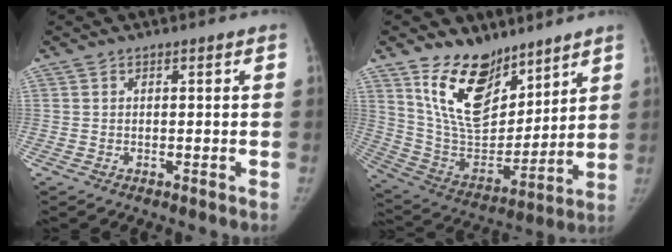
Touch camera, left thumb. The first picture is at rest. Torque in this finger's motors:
{"motor_torque": [0.69, -0.17, 1.47, -1.30, 0.53]}